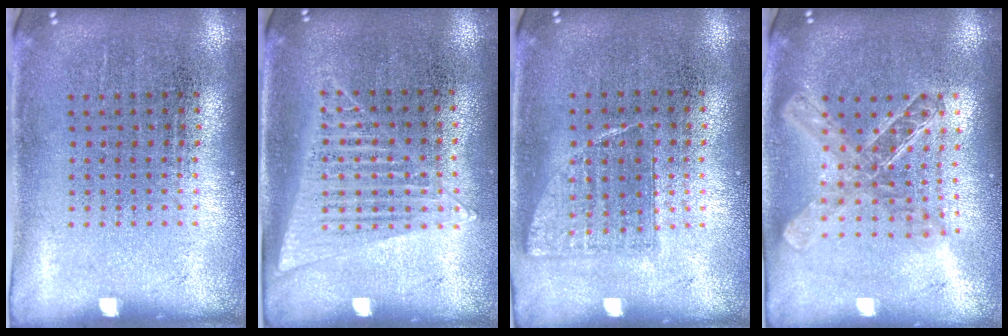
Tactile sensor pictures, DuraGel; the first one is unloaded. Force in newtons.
{"total": 1.4, "press": 1.3, "slide": 0.5}
{"total": 0.7, "press": 0.7, "slide": 0.2}
{"total": 1.9, "press": 1.7, "slide": 1.0}